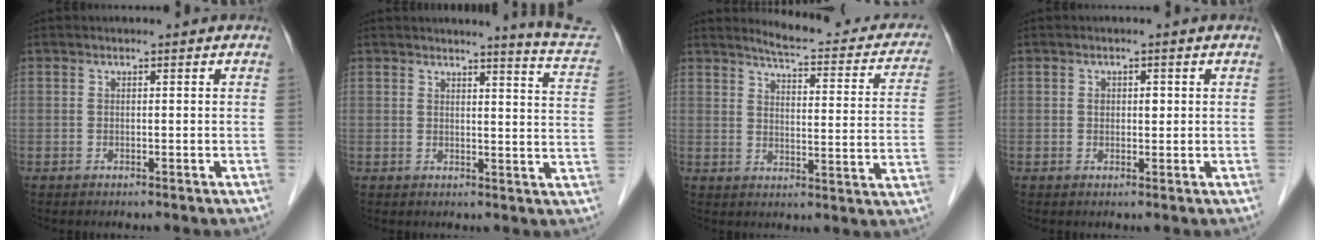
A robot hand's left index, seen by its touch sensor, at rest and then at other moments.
{"total": 8.9, "force": [8.6, -1.9, 1.3], "torque": [-0.022, -0.088, 0.079]}
{"total": 15.6, "force": [13.8, 3.3, 6.6], "torque": [-0.065, -0.029, 0.147]}
{"total": 1.6, "force": [0.1, 1.0, 1.2], "torque": [-0.018, 0.002, 0.002]}